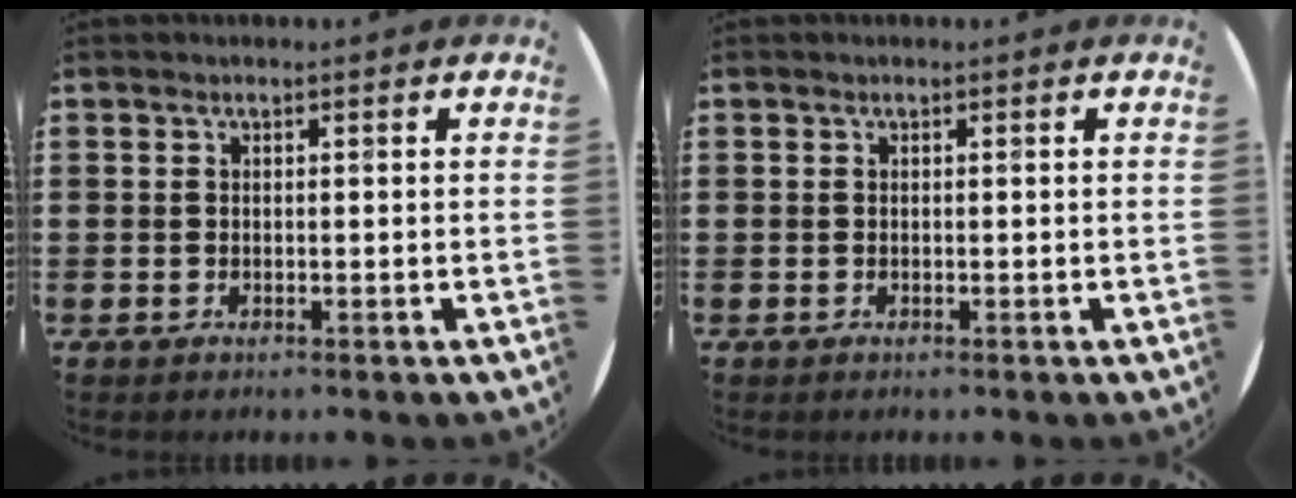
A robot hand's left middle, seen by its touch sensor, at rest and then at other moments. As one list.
[{"total": 0.0}]